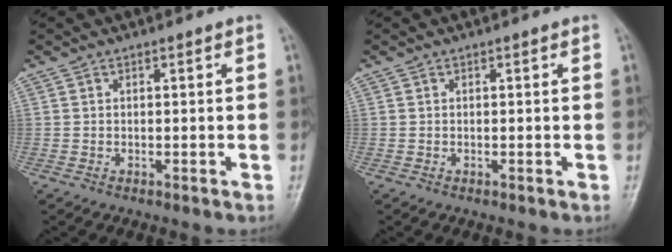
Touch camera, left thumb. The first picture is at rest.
{"total": 0.0}